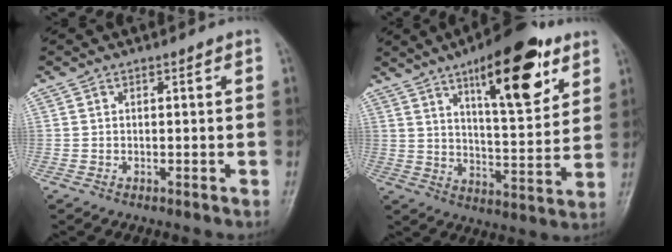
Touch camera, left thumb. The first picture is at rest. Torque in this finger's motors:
{"motor_torque": [0.92, 0.15, 1.67, -1.10, 0.29]}